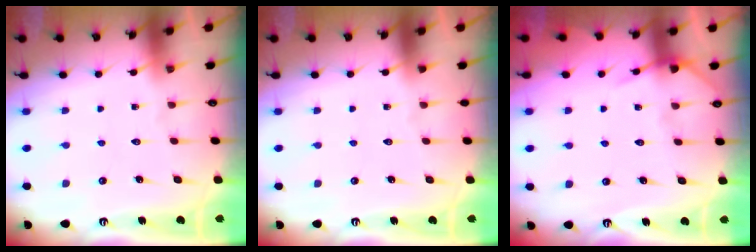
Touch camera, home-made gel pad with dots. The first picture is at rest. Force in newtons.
{"total": 0.0}
{"total": 5.8, "press": 5.8, "slide": 0.7}